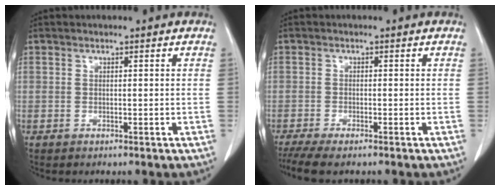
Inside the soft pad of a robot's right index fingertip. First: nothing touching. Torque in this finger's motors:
{"motor_torque": [0.08, -0.08, 0.17, 0.05]}